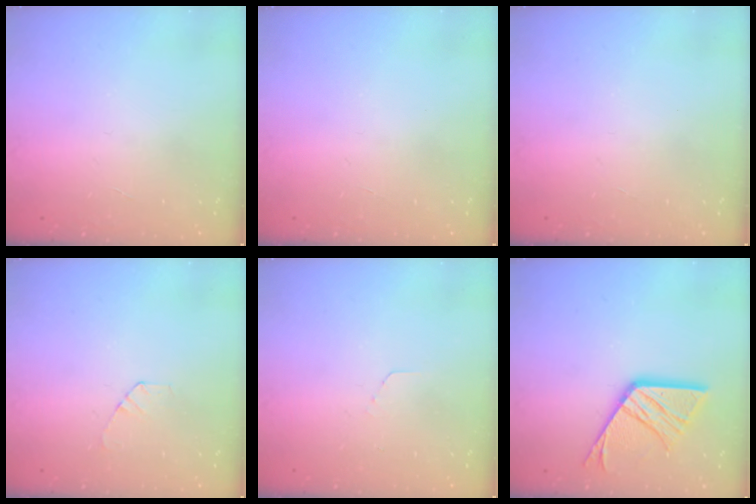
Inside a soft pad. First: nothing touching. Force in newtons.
{"total": 0.0}
{"total": 0.0}
{"total": 4.9, "press": 4.8, "slide": 0.6}
{"total": 2.6, "press": 2.6, "slide": 0.1}
{"total": 15.3, "press": 15.2, "slide": 1.5}